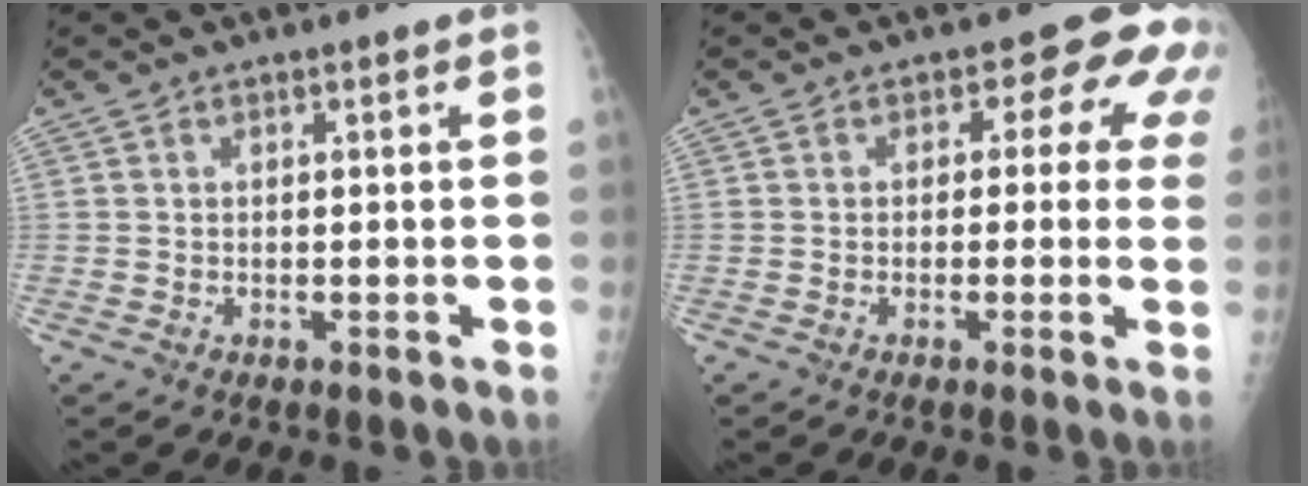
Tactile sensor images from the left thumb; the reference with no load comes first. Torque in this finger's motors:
{"motor_torque": [0.09, 0.28, -0.08, -0.08, 0.07]}